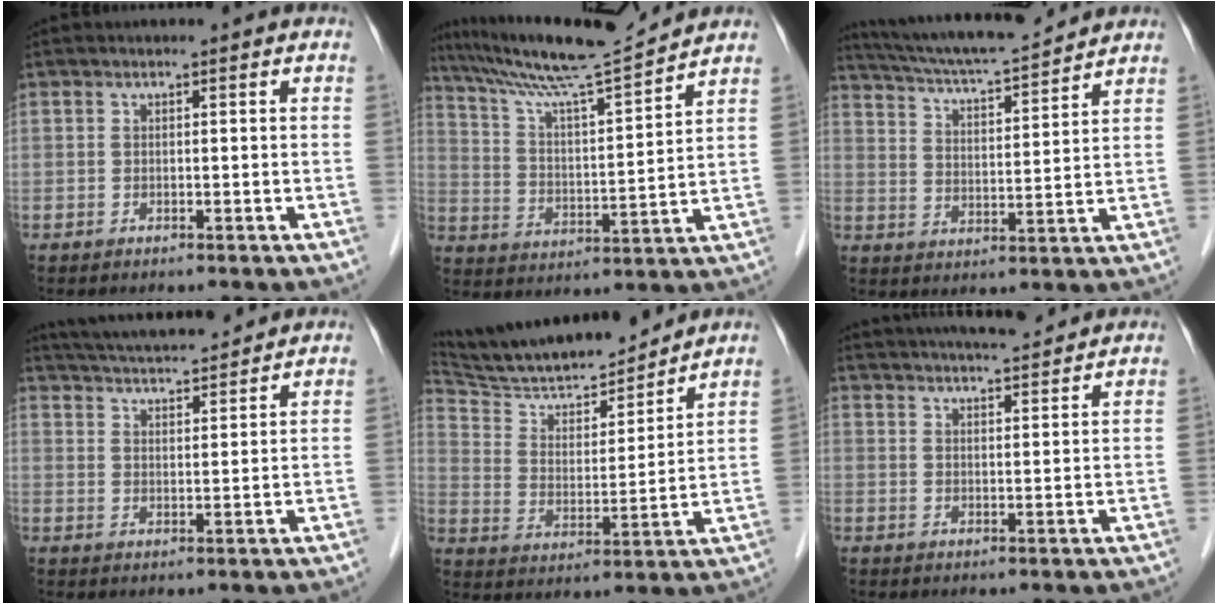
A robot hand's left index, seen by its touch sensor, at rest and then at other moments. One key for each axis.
{"total": 13.8, "fx": 12.6, "fy": -1.6, "fz": 5.2, "tx": -0.103, "ty": -0.007, "tz": 0.214}
{"total": 14.5, "fx": 13.3, "fy": 0.8, "fz": 5.7, "tx": -0.105, "ty": 0.011, "tz": 0.214}
{"total": 12.8, "fx": 11.8, "fy": 1.4, "fz": 4.8, "tx": -0.087, "ty": 0.020, "tz": 0.182}
{"total": 16.6, "fx": 15.2, "fy": 2.0, "fz": 6.4, "tx": -0.116, "ty": -0.004, "tz": 0.257}
{"total": 11.3, "fx": 10.3, "fy": 1.1, "fz": 4.5, "tx": -0.074, "ty": 0.013, "tz": 0.145}